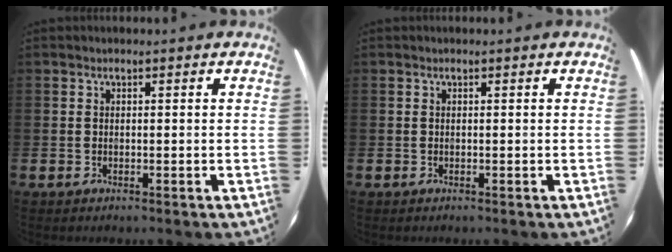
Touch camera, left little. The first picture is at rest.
{"total": 0.0}